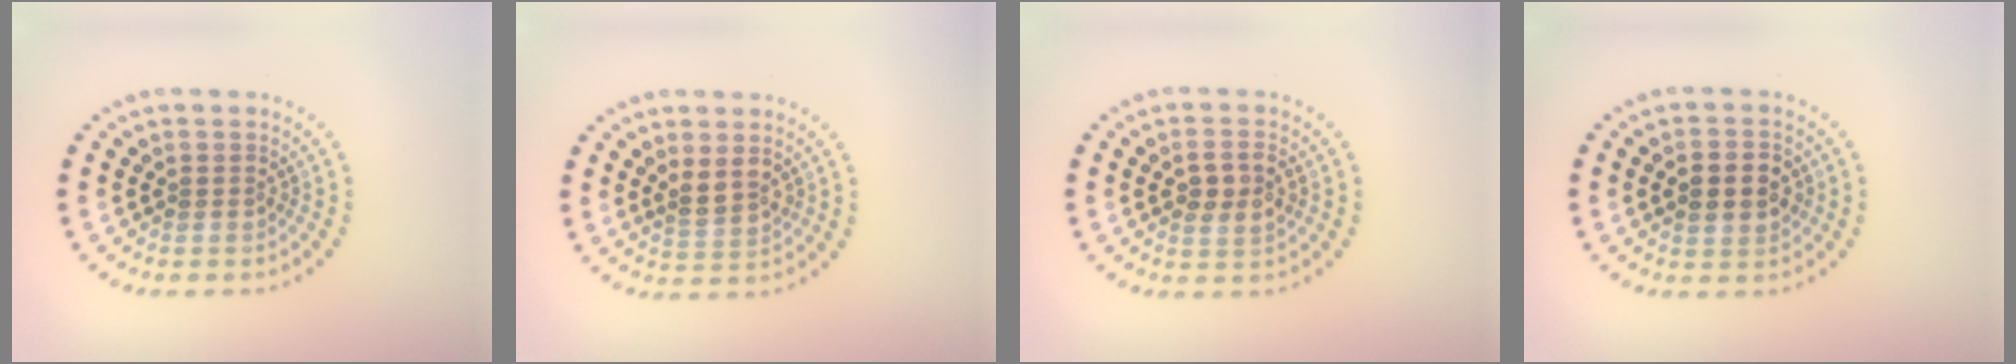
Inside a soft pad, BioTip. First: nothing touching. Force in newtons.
{"total": 2.1, "press": 1.9, "slide": 0.9}
{"total": 2.8, "press": 2.8, "slide": 0.3}
{"total": 4.5, "press": 4.5, "slide": 0.1}